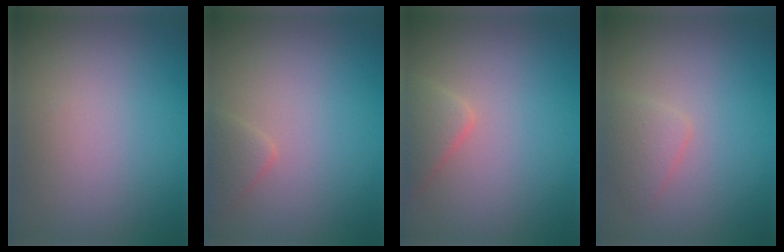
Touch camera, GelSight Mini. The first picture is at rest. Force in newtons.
{"total": 1.3, "press": 1.3, "slide": 0.1}
{"total": 2.1, "press": 2.1, "slide": 0.2}
{"total": 1.6, "press": 1.6, "slide": 0.0}